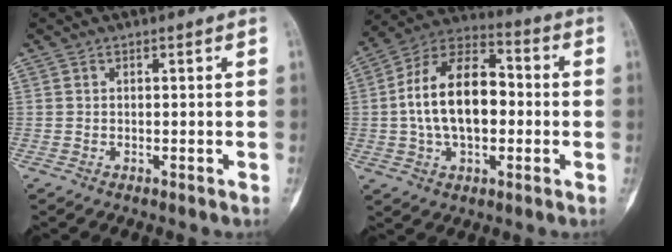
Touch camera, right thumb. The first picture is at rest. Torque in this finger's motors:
{"motor_torque": [0.00, 0.98, 0.75, -0.50, 0.35]}